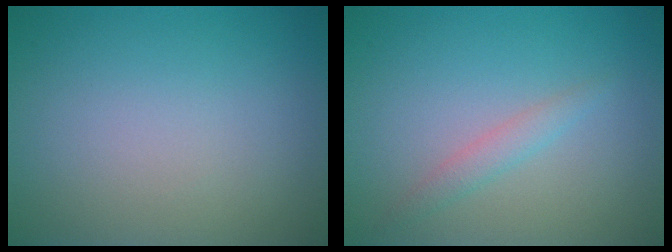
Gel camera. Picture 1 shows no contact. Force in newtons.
{"total": 1.4, "press": 1.4, "slide": 0.1}